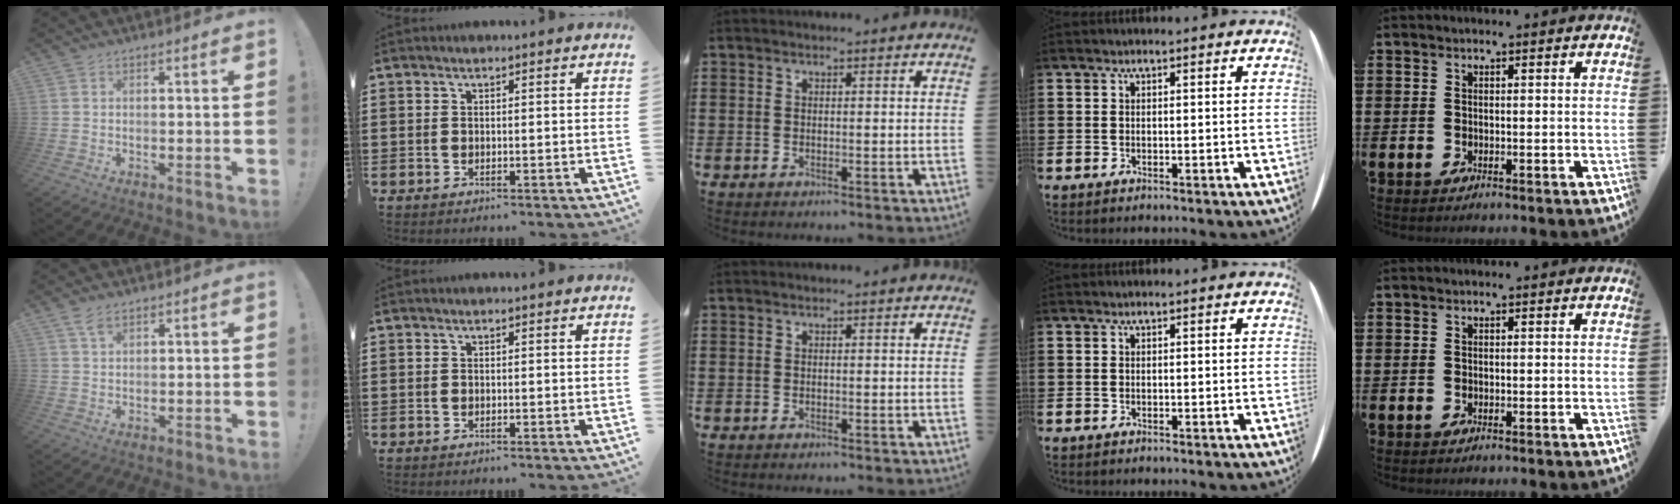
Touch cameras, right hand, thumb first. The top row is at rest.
{"thumb": {"total": 2.9, "force": [1.8, 1.3, 1.8], "torque": [-0.030, -0.003, 0.032]}}